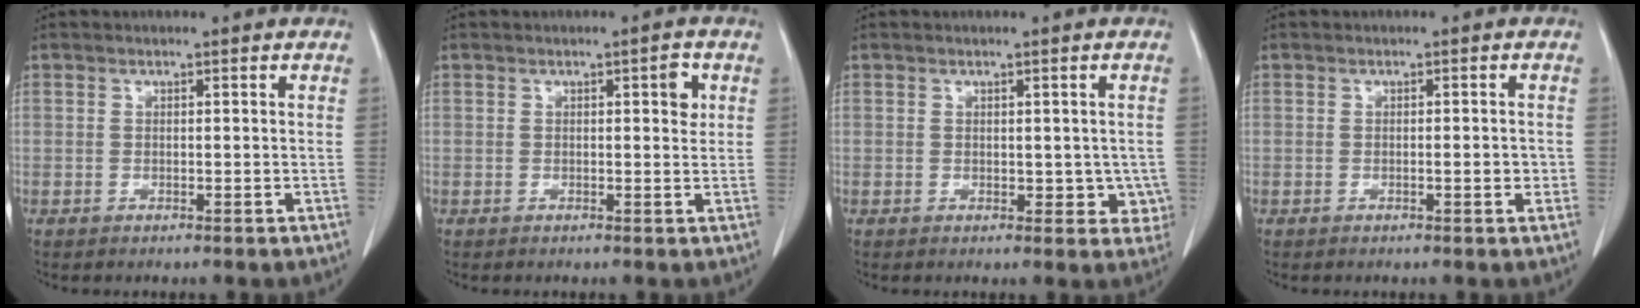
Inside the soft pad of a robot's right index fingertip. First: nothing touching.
{"total": 2.2, "force": [0.8, 0.6, 2.0], "torque": [-0.025, 0.001, 0.009]}
{"total": 3.9, "force": [-0.2, 2.7, 2.8], "torque": [-0.008, 0.003, 0.002]}
{"total": 1.7, "force": [-0.4, 0.5, 1.6], "torque": [-0.022, 0.001, -0.005]}